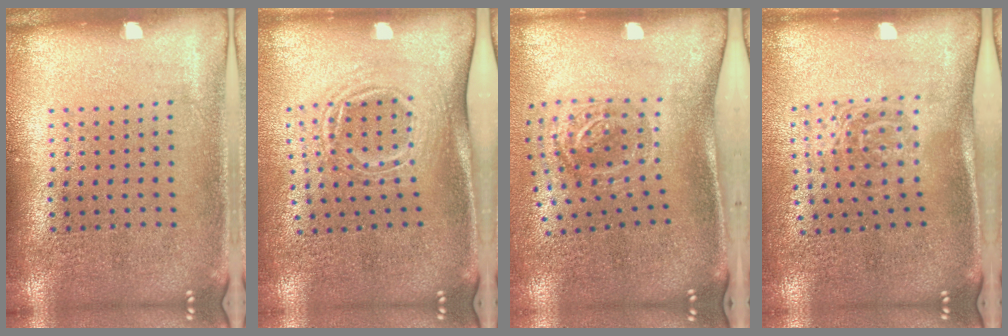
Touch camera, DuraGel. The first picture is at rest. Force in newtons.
{"total": 1.7, "press": 1.1, "slide": 1.2}
{"total": 1.9, "press": 1.2, "slide": 1.5}
{"total": 1.7, "press": 1.1, "slide": 1.3}